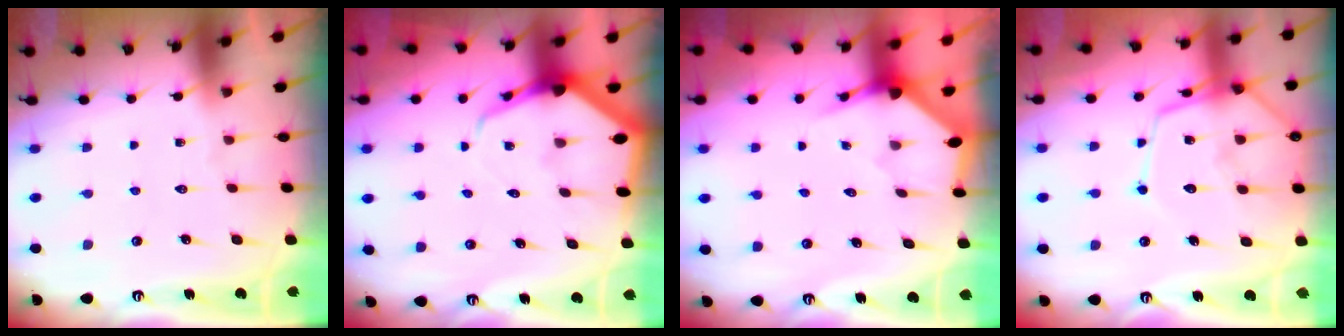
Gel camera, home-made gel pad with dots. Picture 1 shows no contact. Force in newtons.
{"total": 6.7, "press": 6.6, "slide": 0.8}
{"total": 3.2, "press": 3.2, "slide": 0.3}
{"total": 12.1, "press": 12.1, "slide": 1.1}